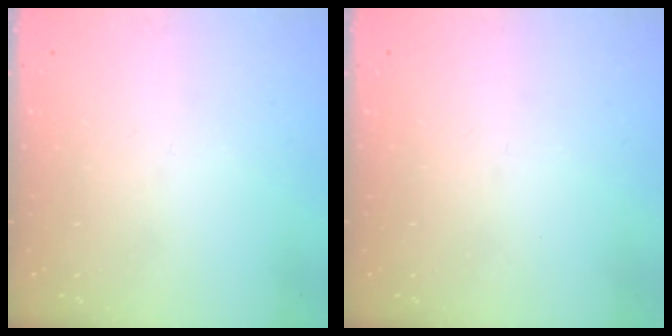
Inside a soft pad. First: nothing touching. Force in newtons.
{"total": 0.0}